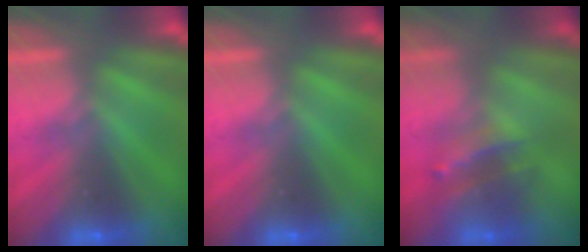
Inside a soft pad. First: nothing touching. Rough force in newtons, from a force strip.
{"total": 0.0}
{"total": 2.5}